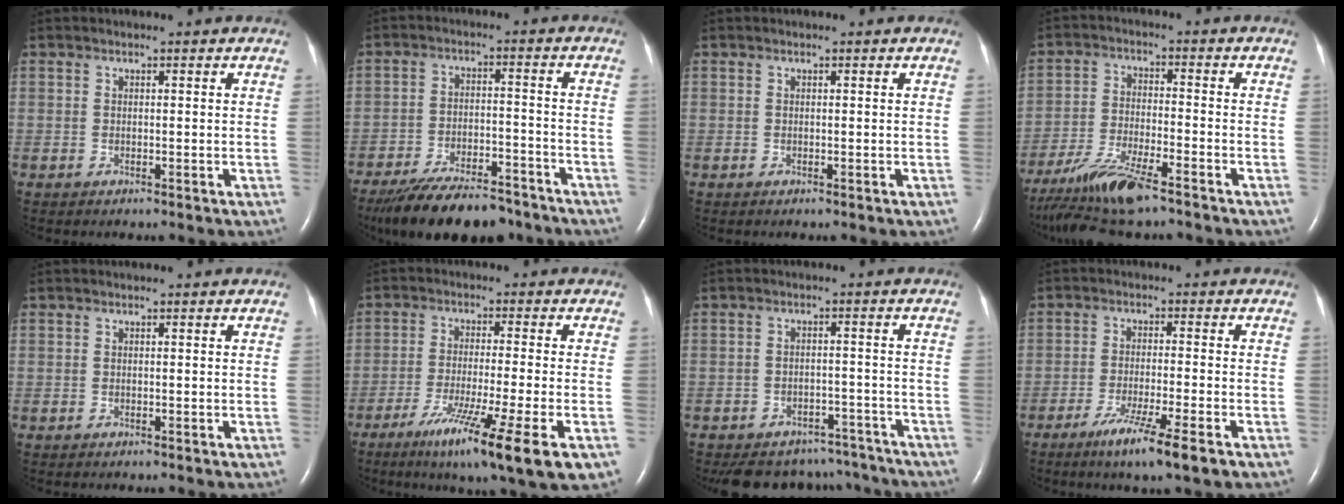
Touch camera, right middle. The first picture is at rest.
{"total": 15.6, "force": [-13.0, 4.5, 7.2], "torque": [-0.127, -0.008, -0.202]}
{"total": 0.0}
{"total": 11.0, "force": [-8.6, 1.4, 6.8], "torque": [-0.134, -0.030, -0.153]}
{"total": 0.0}
{"total": 14.0, "force": [-7.4, -0.5, 11.9], "torque": [-0.178, -0.042, -0.119]}
{"total": 11.5, "force": [-10.3, 5.1, 1.1], "torque": [-0.014, 0.022, -0.123]}
{"total": 8.2, "force": [-5.0, -0.2, 6.6], "torque": [-0.116, -0.022, -0.083]}